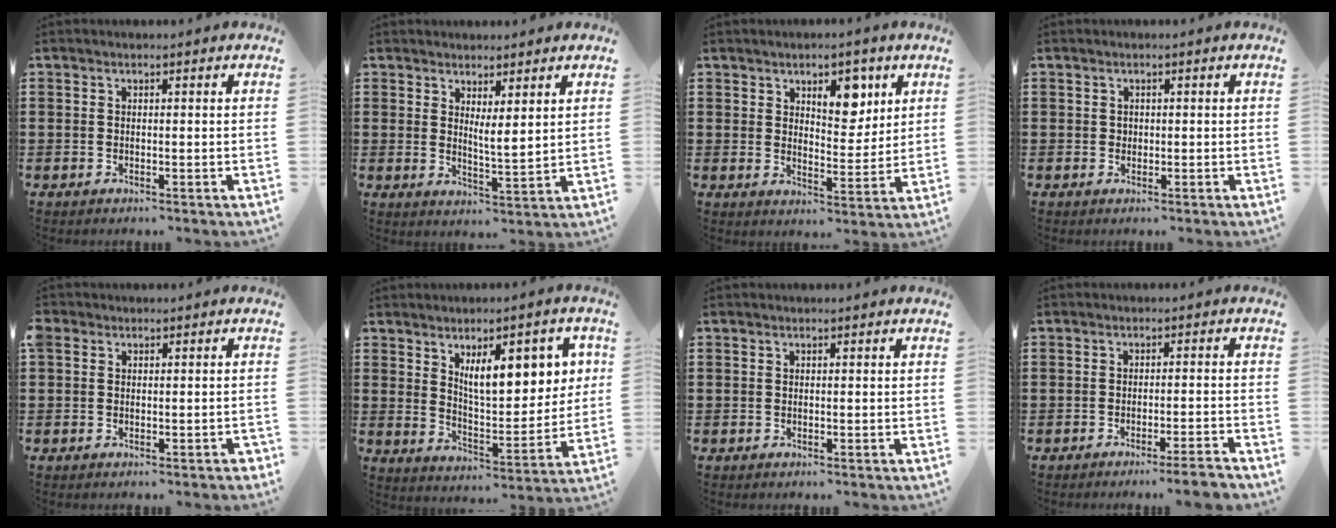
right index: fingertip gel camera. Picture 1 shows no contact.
{"total": 2.9, "force": [2.3, 0.3, 1.8], "torque": [-0.037, -0.006, 0.038]}
{"total": 6.9, "force": [4.0, 3.7, 4.2], "torque": [-0.065, -0.003, 0.065]}
{"total": 0.7, "force": [0.2, 0.6, 0.2], "torque": [-0.005, 0.004, 0.004]}
{"total": 1.4, "force": [-0.3, 1.3, 0.3], "torque": [-0.009, 0.004, -0.009]}
{"total": 10.4, "force": [4.6, 4.3, 8.2], "torque": [-0.130, -0.008, 0.073]}
{"total": 0.0}
{"total": 3.2, "force": [-2.7, -0.4, 1.6], "torque": [-0.026, -0.008, -0.051]}